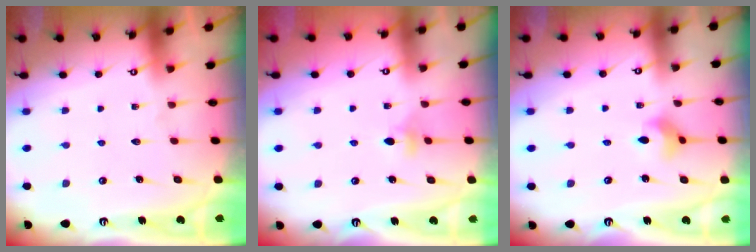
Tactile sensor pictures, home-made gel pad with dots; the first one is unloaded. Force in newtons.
{"total": 3.6, "press": 3.5, "slide": 1.0}
{"total": 4.6, "press": 4.5, "slide": 0.7}